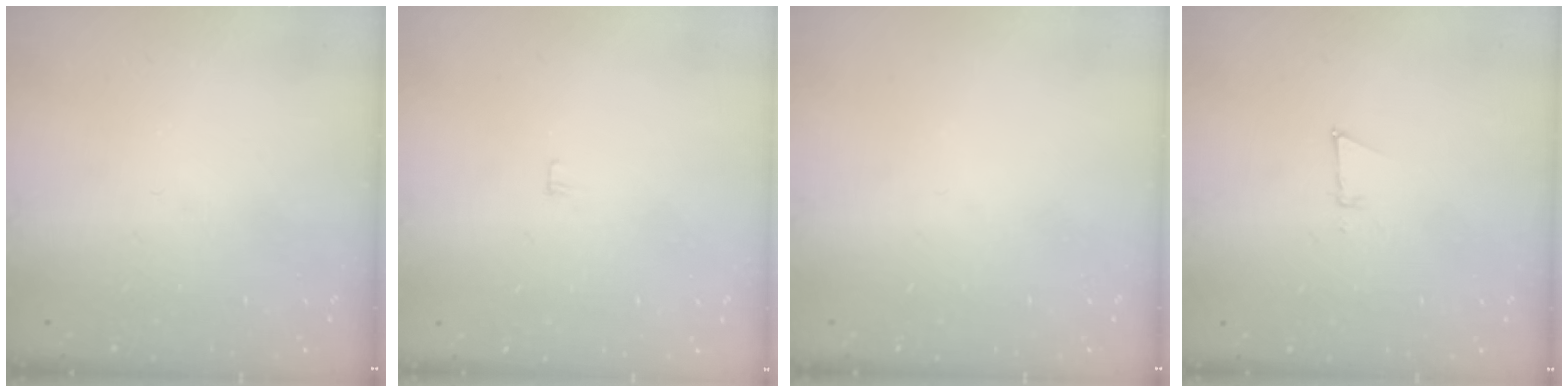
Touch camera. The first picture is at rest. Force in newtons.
{"total": 3.9, "press": 3.8, "slide": 0.4}
{"total": 0.0}
{"total": 3.1, "press": 3.1, "slide": 0.7}